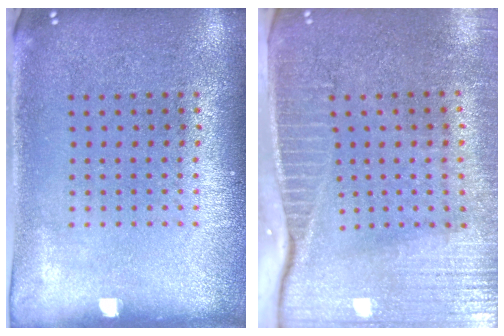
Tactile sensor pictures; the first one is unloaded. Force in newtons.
{"total": 3.9, "press": 3.5, "slide": 1.7}